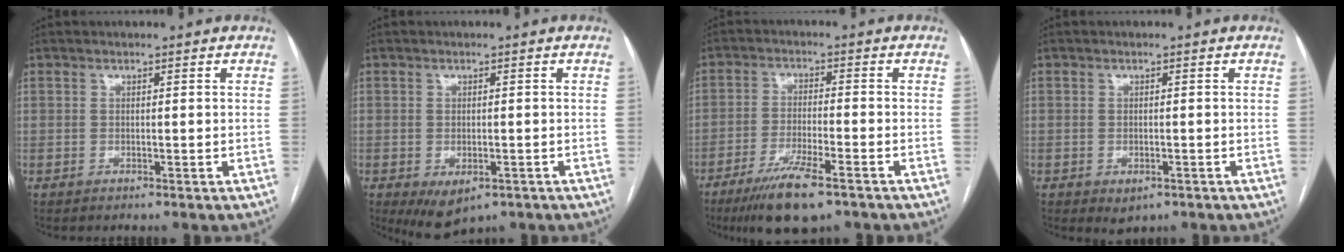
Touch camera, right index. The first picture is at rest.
{"total": 5.1, "force": [-2.4, 2.9, 3.4], "torque": [-0.054, -0.007, -0.024]}
{"total": 9.4, "force": [-6.3, 1.4, 6.9], "torque": [-0.124, -0.020, -0.105]}
{"total": 2.2, "force": [-1.0, 1.4, 1.4], "torque": [-0.016, -0.001, 0.000]}